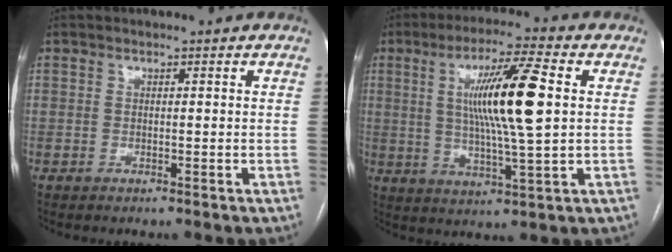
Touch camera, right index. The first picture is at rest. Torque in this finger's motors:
{"motor_torque": [1.02, -0.10, 0.78, 0.21]}